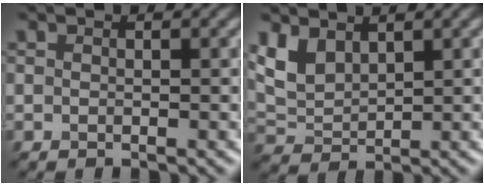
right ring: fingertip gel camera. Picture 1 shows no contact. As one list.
[{"total": 2.2, "force": [1.8, 1.1, 0.9], "torque": [-0.050, 0.002, 0.066]}]